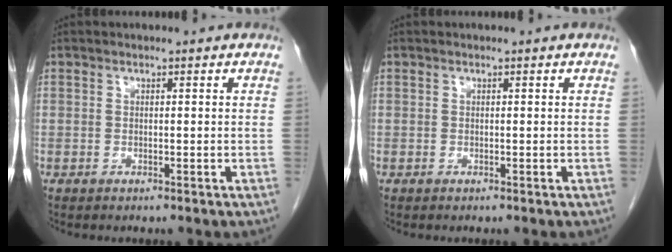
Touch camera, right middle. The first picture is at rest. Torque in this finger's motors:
{"motor_torque": [0.00, 0.00, 0.00, -0.01]}